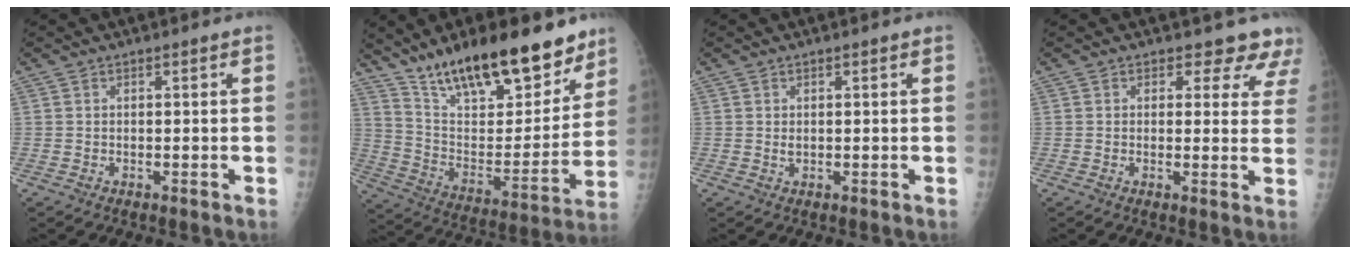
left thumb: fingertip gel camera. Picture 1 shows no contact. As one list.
[{"total": 25.1, "force": [18.2, 8.9, 14.8], "torque": [-0.193, -0.077, 0.302]}, {"total": 0.7, "force": [0.2, 0.5, 0.5], "torque": [-0.007, -0.002, 0.007]}, {"total": 6.7, "force": [5.7, 3.4, 0.8], "torque": [0.037, -0.024, 0.038]}]